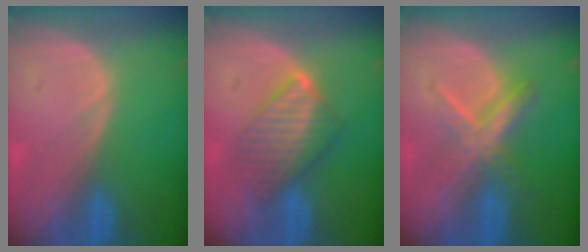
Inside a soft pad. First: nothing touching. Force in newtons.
{"total": 6.4, "press": 6.3, "slide": 0.8}
{"total": 5.6, "press": 5.5, "slide": 1.2}